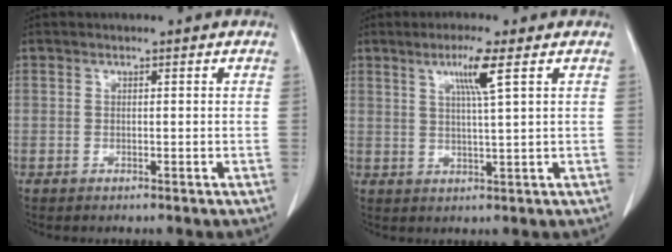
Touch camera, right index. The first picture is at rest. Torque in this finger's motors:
{"motor_torque": [0.49, 0.46, 0.13, 0.06]}